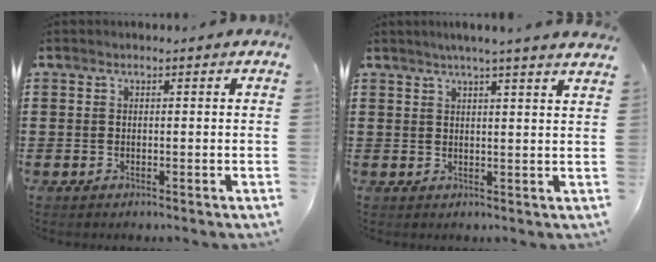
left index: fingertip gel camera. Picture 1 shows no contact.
{"total": 3.1, "force": [2.6, -0.9, 1.3], "torque": [-0.031, -0.008, 0.047]}